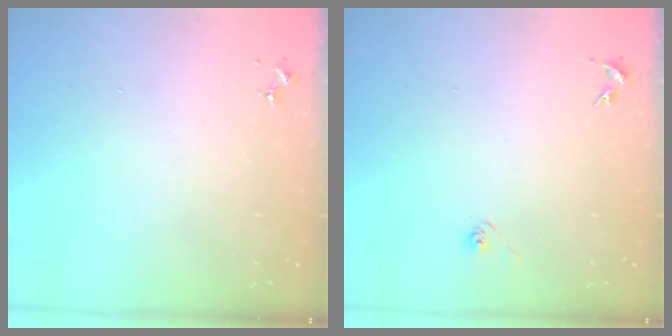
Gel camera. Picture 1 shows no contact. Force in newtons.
{"total": 3.3, "press": 3.0, "slide": 1.2}